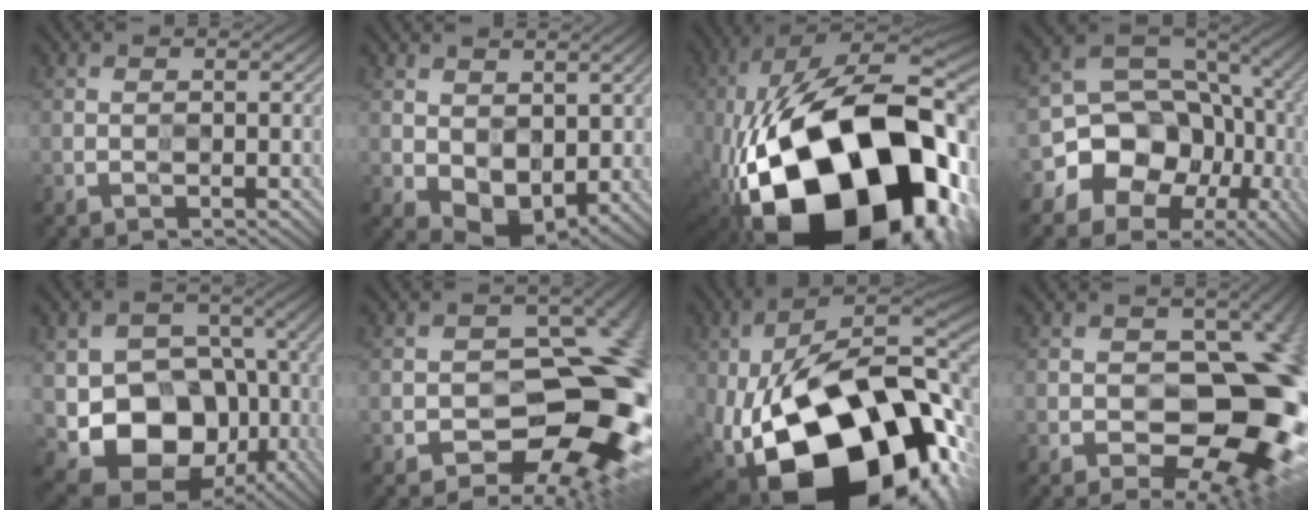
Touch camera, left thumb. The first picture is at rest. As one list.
[{"total": 5.7, "force": [1.1, 4.1, 3.8], "torque": [-0.084, -0.020, 0.029]}, {"total": 24.0, "force": [-8.1, 13.0, 18.5], "torque": [-0.378, -0.037, -0.105]}, {"total": 15.2, "force": [-4.6, 12.6, 7.3], "torque": [-0.151, -0.021, -0.089]}, {"total": 13.2, "force": [-3.1, 10.3, 7.7], "torque": [-0.132, -0.035, -0.054]}, {"total": 13.2, "force": [-4.4, 8.0, 9.6], "torque": [-0.082, -0.007, -0.071]}, {"total": 23.5, "force": [-5.2, 14.4, 17.8], "torque": [-0.335, -0.058, -0.059]}, {"total": 15.2, "force": [-3.7, 8.8, 11.9], "torque": [-0.125, -0.007, -0.056]}]